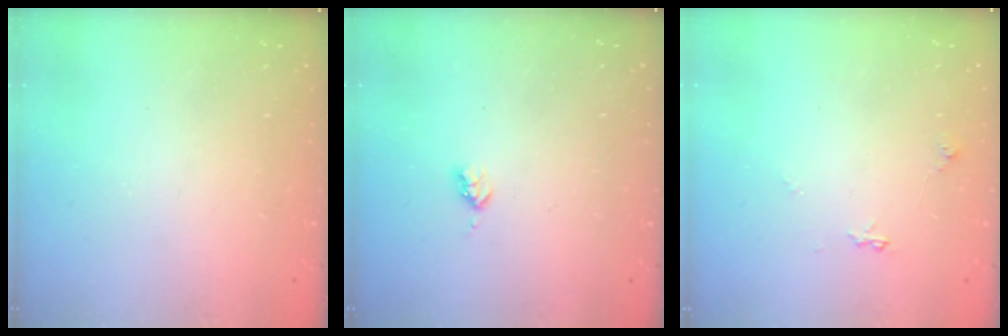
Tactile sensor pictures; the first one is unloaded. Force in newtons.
{"total": 2.7, "press": 2.6, "slide": 0.5}
{"total": 5.2, "press": 5.1, "slide": 0.7}